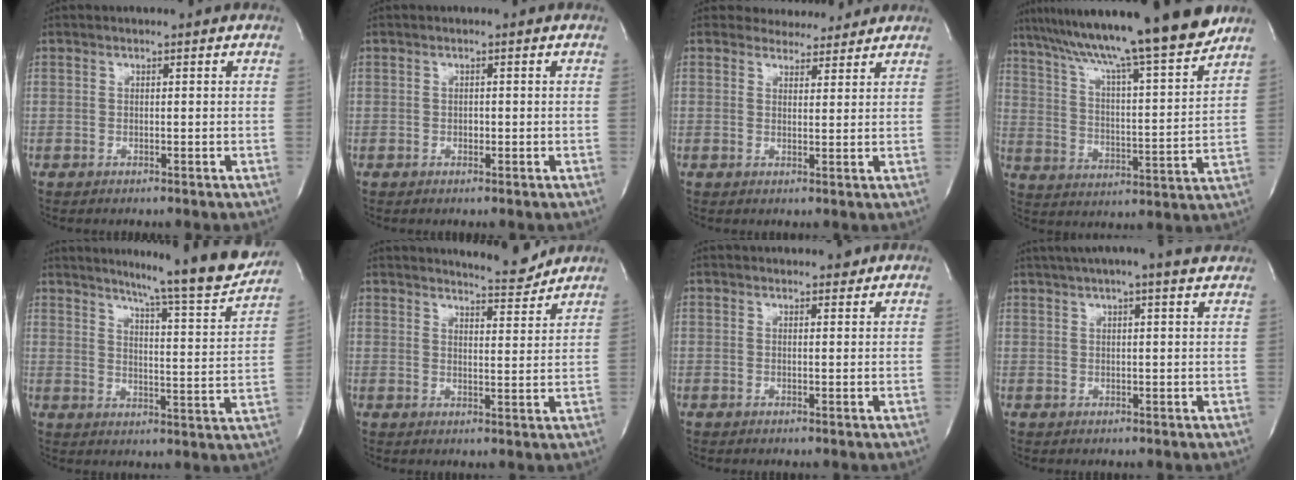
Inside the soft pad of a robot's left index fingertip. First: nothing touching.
{"total": 0.7, "force": [-0.5, 0.4, 0.3], "torque": [-0.002, -0.002, -0.010]}
{"total": 4.0, "force": [3.7, 1.6, 0.0], "torque": [0.003, -0.001, 0.047]}
{"total": 21.9, "force": [18.2, -0.4, 12.1], "torque": [-0.204, -0.011, 0.280]}
{"total": 16.3, "force": [14.6, -0.7, 7.4], "torque": [-0.104, -0.062, 0.180]}
{"total": 5.3, "force": [5.2, 0.1, 0.6], "torque": [-0.017, -0.025, 0.071]}
{"total": 2.1, "force": [1.8, 0.8, 0.7], "torque": [-0.010, -0.003, 0.018]}
{"total": 11.2, "force": [9.6, 0.4, 5.8], "torque": [-0.097, 0.023, 0.116]}